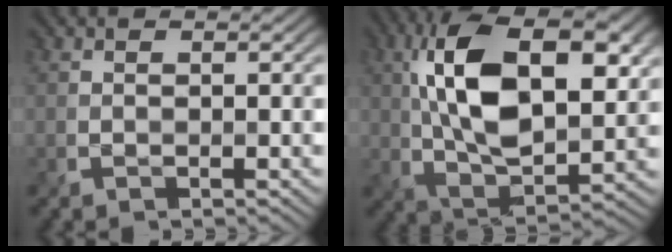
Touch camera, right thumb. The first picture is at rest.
{"total": 15.9, "force": [3.5, 8.6, 12.9], "torque": [-0.252, 0.015, 0.059]}